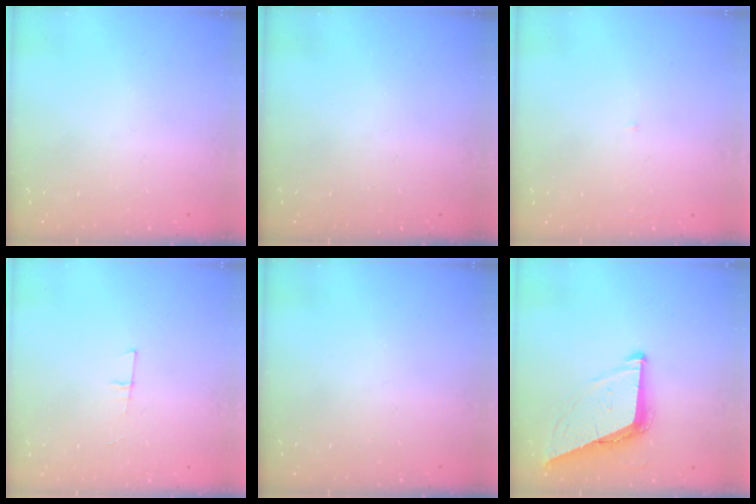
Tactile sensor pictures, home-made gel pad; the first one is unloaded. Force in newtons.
{"total": 0.0}
{"total": 2.0, "press": 2.0, "slide": 0.2}
{"total": 5.6, "press": 4.7, "slide": 2.9}
{"total": 0.0}
{"total": 8.7, "press": 8.4, "slide": 2.4}